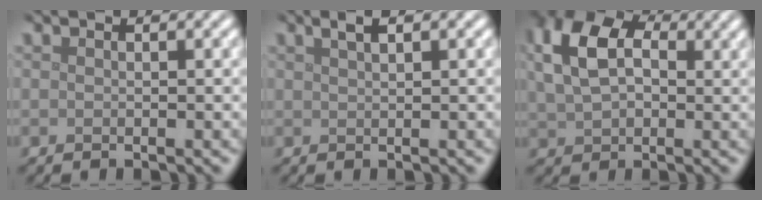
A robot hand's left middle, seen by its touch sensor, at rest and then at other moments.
{"total": 1.7, "force": [1.1, 0.4, 1.3], "torque": [-0.020, 0.006, 0.018]}
{"total": 7.6, "force": [2.3, 5.1, 5.1], "torque": [-0.128, 0.018, 0.037]}